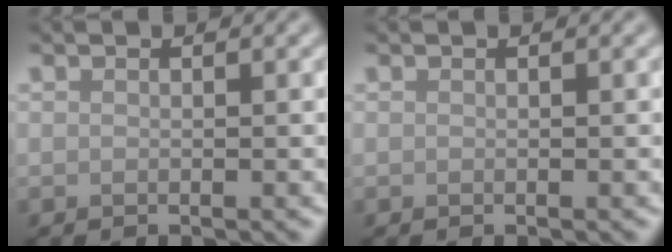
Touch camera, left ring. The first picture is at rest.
{"total": 0.0}